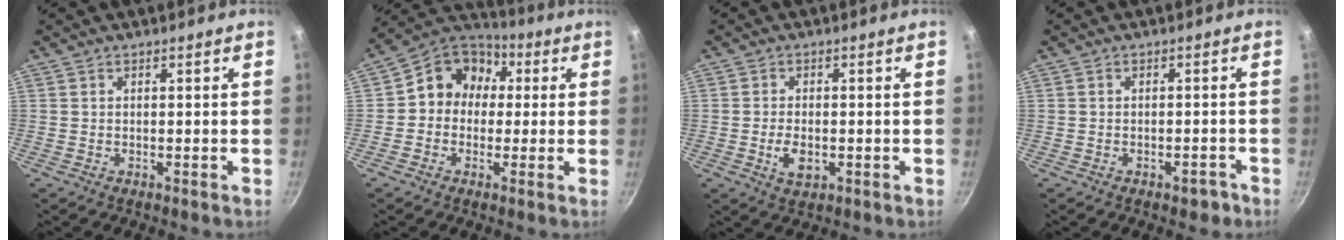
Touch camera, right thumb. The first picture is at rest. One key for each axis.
{"total": 11.3, "fx": 1.3, "fy": 9.9, "fz": 5.3, "tx": -0.044, "ty": 0.029, "tz": -0.006}
{"total": 4.5, "fx": -1.0, "fy": 2.6, "fz": 3.6, "tx": -0.064, "ty": 0.002, "tz": -0.015}
{"total": 2.6, "fx": -1.6, "fy": 1.5, "fz": 1.4, "tx": -0.006, "ty": 0.023, "tz": -0.008}